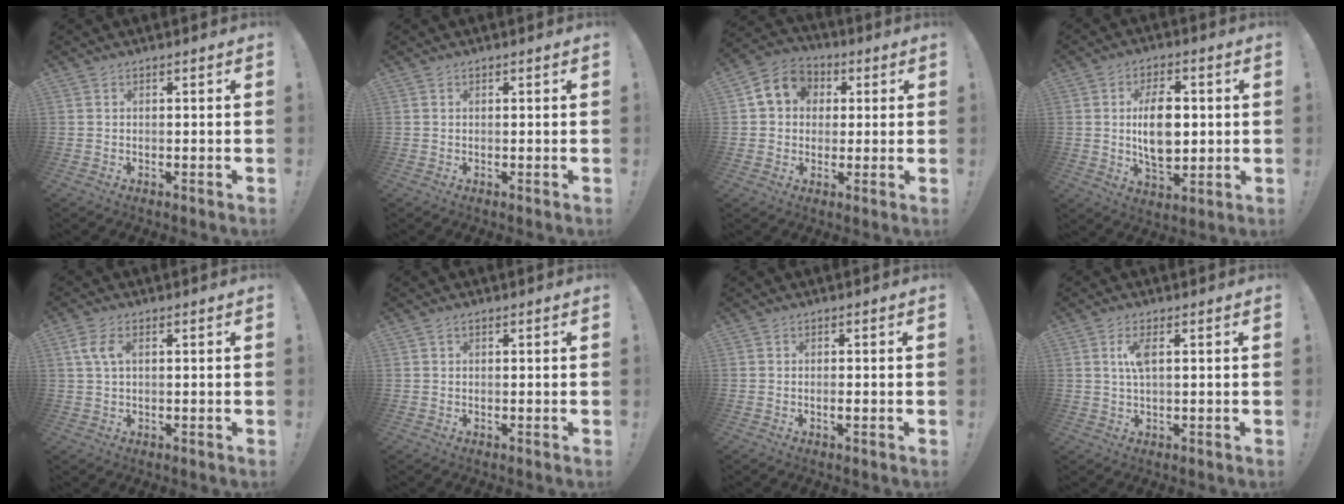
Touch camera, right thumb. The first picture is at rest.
{"total": 0.0}
{"total": 9.8, "force": [2.4, 8.5, 4.3], "torque": [-0.056, 0.003, 0.051]}
{"total": 13.1, "force": [0.7, 8.0, 10.3], "torque": [-0.185, -0.003, 0.008]}
{"total": 4.8, "force": [1.2, 2.3, 4.1], "torque": [-0.086, 0.004, 0.020]}
{"total": 0.7, "force": [0.3, 0.5, 0.3], "torque": [-0.007, 0.002, 0.005]}
{"total": 1.1, "force": [-0.3, 0.0, 1.0], "torque": [-0.014, -0.004, -0.007]}
{"total": 4.9, "force": [1.3, 1.5, 4.5], "torque": [-0.088, 0.004, 0.020]}